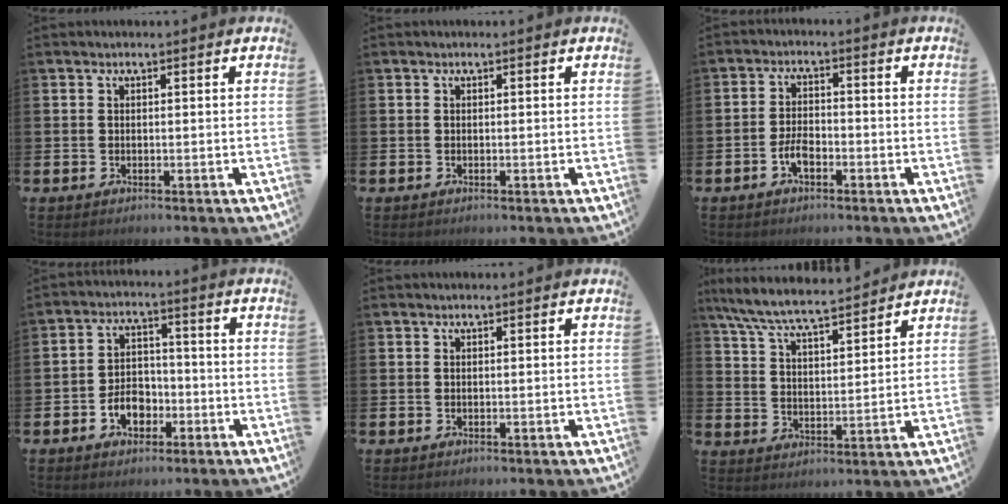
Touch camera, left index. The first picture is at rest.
{"total": 0.0}
{"total": 3.1, "force": [-1.6, 1.5, 2.3], "torque": [-0.048, 0.008, -0.028]}
{"total": 4.7, "force": [-2.2, 3.4, 2.5], "torque": [-0.030, 0.001, -0.047]}
{"total": 0.0}
{"total": 6.8, "force": [6.4, 0.5, 2.3], "torque": [-0.071, -0.034, 0.115]}